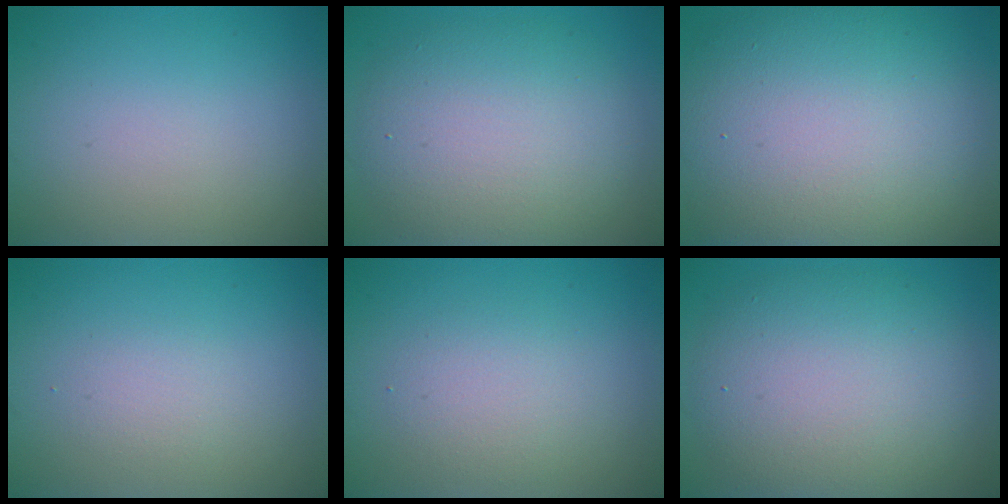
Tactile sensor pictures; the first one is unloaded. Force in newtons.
{"total": 7.8, "press": 7.8, "slide": 0.4}
{"total": 15.4, "press": 15.4, "slide": 0.9}
{"total": 1.4, "press": 1.4, "slide": 0.1}
{"total": 2.4, "press": 2.4, "slide": 0.2}
{"total": 8.5, "press": 8.5, "slide": 0.5}